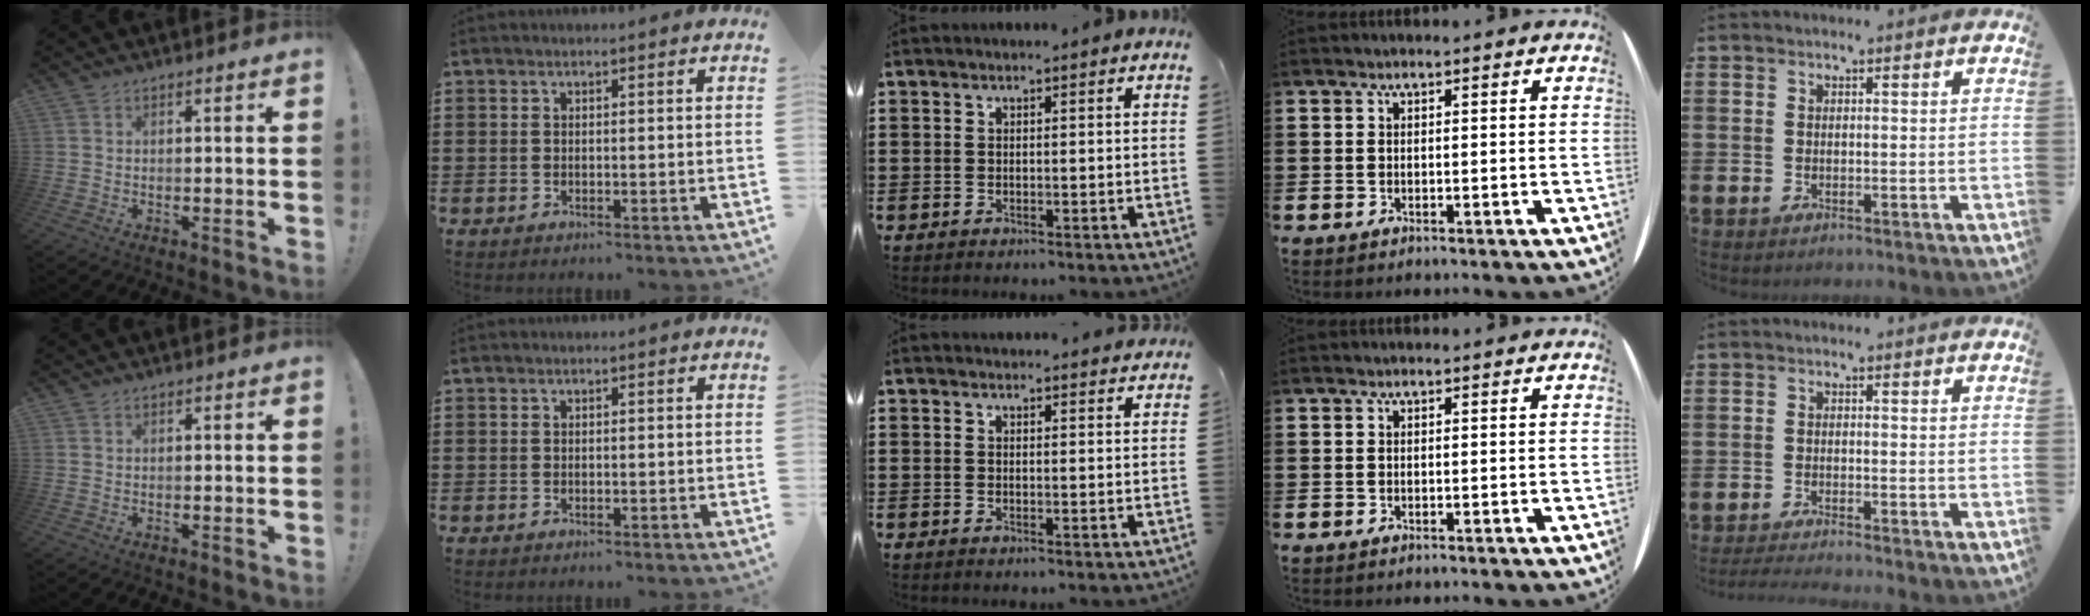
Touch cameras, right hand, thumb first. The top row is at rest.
{"middle": {"total": 1.4, "force": [1.4, 0.2, -0.2], "torque": [0.006, -0.003, 0.026]}, "little": {"total": 1.5, "force": [-1.3, -0.1, 0.6], "torque": [-0.008, 0.003, -0.026]}}